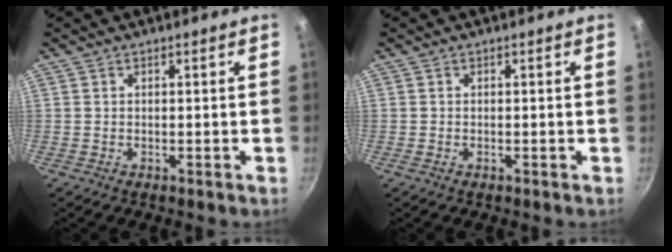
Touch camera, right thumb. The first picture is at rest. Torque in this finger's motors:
{"motor_torque": [0.95, 0.17, 0.52, -0.77, 0.05]}